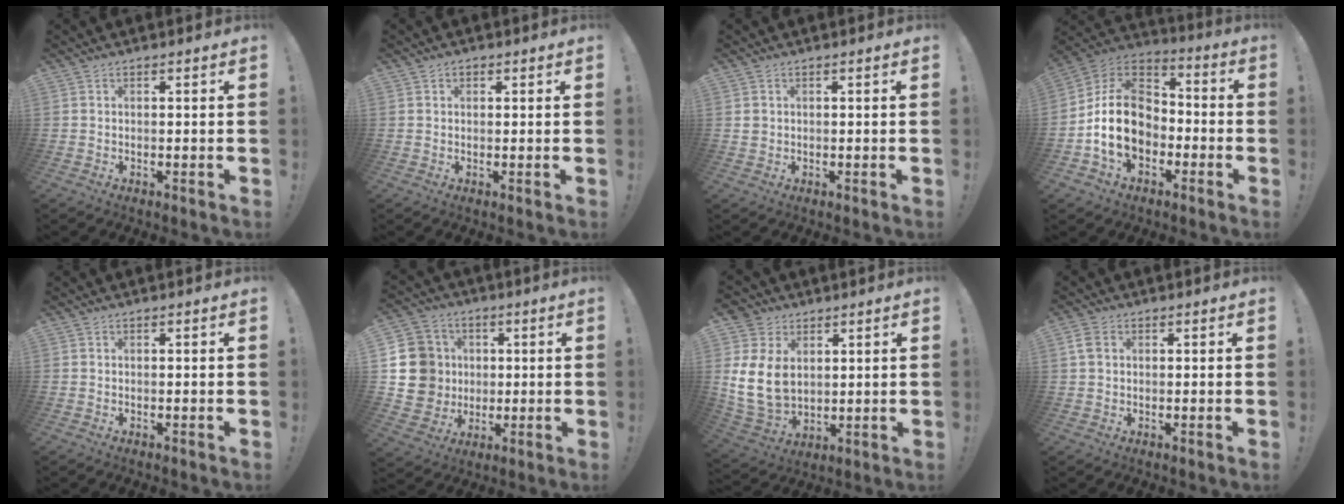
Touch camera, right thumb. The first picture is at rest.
{"total": 1.0, "force": [0.4, 0.8, 0.3], "torque": [-0.001, 0.001, 0.007]}
{"total": 1.4, "force": [0.3, 1.3, 0.4], "torque": [-0.005, 0.002, 0.006]}
{"total": 18.3, "force": [-3.7, 13.7, 11.5], "torque": [-0.205, 0.028, -0.052]}
{"total": 0.0}
{"total": 15.0, "force": [1.7, 14.0, 5.2], "torque": [-0.092, 0.004, 0.052]}
{"total": 15.1, "force": [3.3, 11.9, 8.8], "torque": [-0.189, -0.018, 0.069]}
{"total": 4.3, "force": [1.4, 3.0, 2.7], "torque": [-0.052, 0.002, 0.026]}